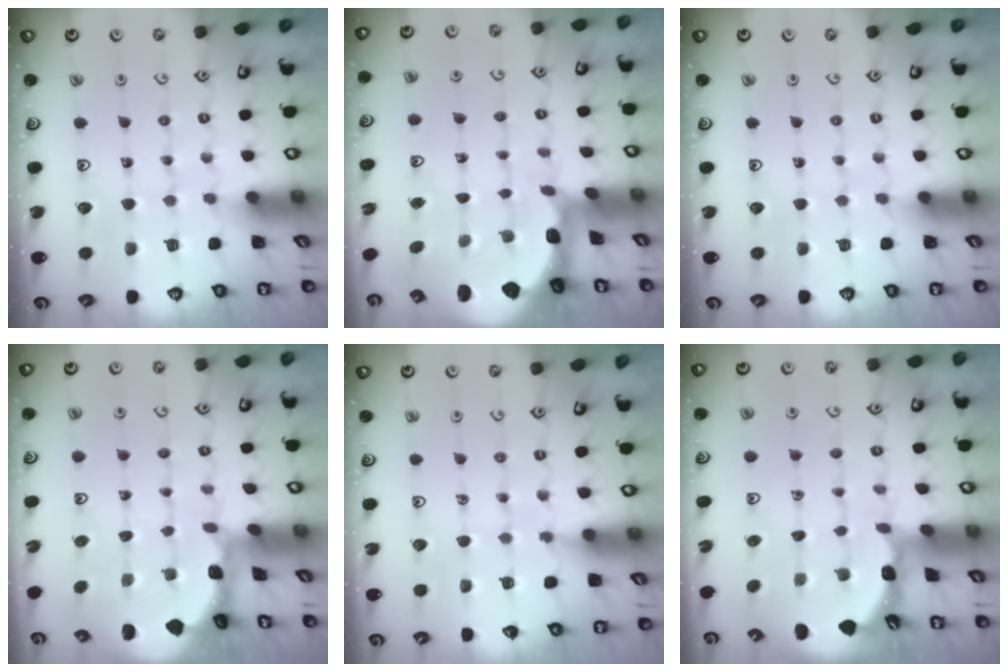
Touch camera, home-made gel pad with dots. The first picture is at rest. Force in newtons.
{"total": 2.3, "press": 1.5, "slide": 1.8}
{"total": 0.0}
{"total": 0.8, "press": 0.7, "slide": 0.2}
{"total": 4.8, "press": 4.7, "slide": 1.0}
{"total": 2.0, "press": 2.0, "slide": 0.1}